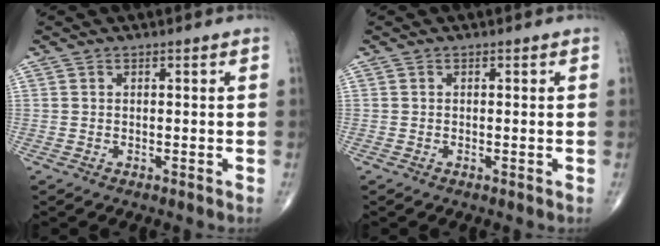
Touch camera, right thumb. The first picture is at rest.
{"total": 0.0}